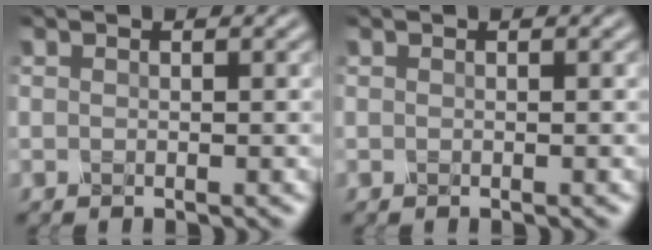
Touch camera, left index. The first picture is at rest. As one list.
[{"total": 0.0}]